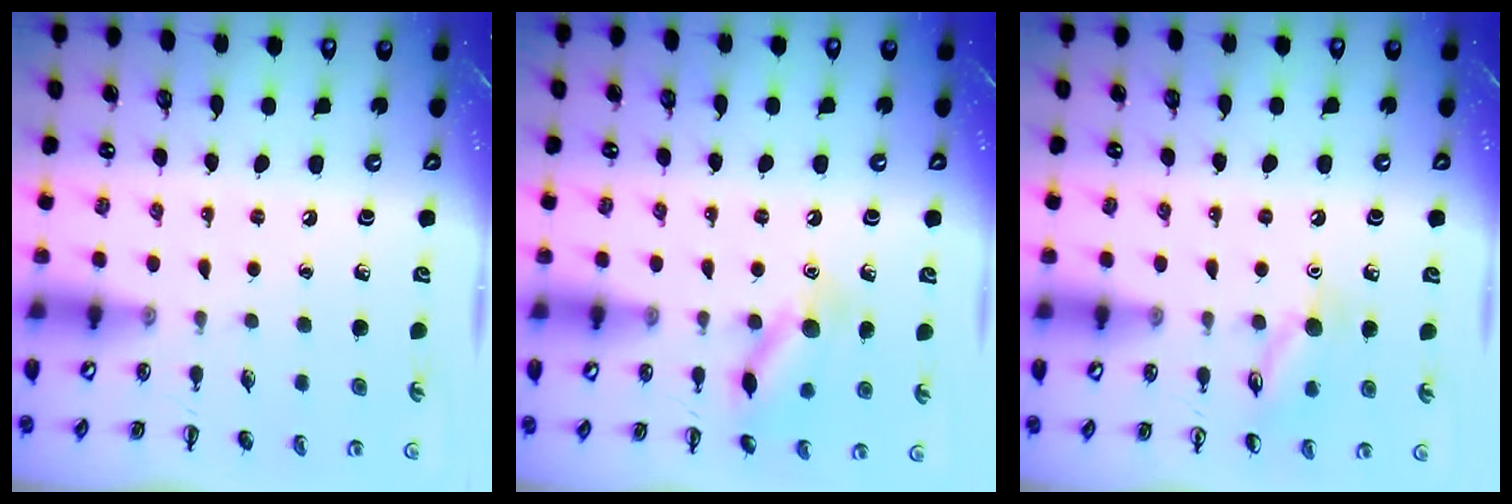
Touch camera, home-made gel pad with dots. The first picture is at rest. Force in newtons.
{"total": 11.9, "press": 11.9, "slide": 0.6}
{"total": 9.6, "press": 9.6, "slide": 0.9}